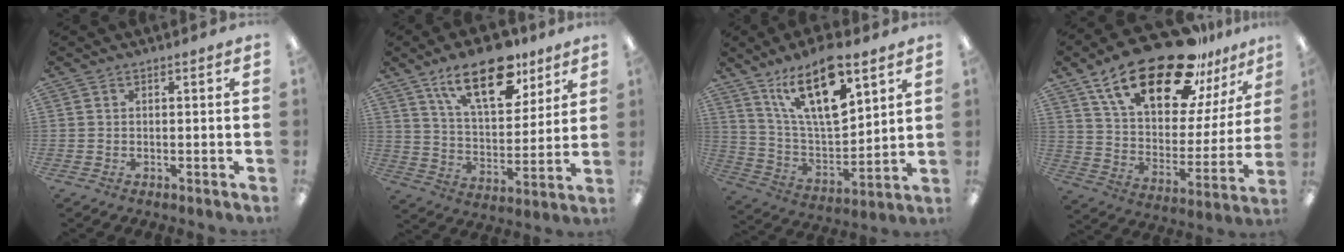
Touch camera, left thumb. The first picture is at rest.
{"total": 19.6, "force": [12.3, 9.0, 12.3], "torque": [-0.188, -0.056, 0.207]}
{"total": 20.0, "force": [12.0, 7.8, 14.0], "torque": [-0.246, -0.059, 0.201]}
{"total": 26.6, "force": [18.3, 10.6, 16.2], "torque": [-0.262, -0.111, 0.311]}